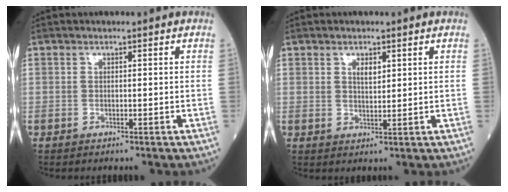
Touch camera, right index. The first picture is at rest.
{"total": 2.1, "force": [1.0, 0.9, 1.6], "torque": [-0.027, -0.001, 0.019]}